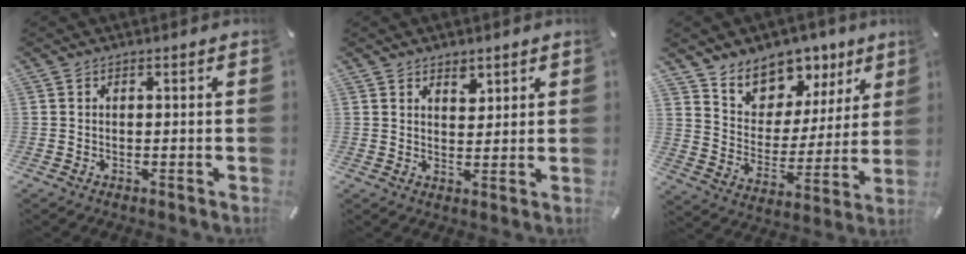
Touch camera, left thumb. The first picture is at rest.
{"total": 3.0, "force": [2.1, 2.0, 0.9], "torque": [0.003, -0.014, 0.034]}
{"total": 10.0, "force": [7.9, 6.0, -0.4], "torque": [0.000, -0.089, 0.146]}